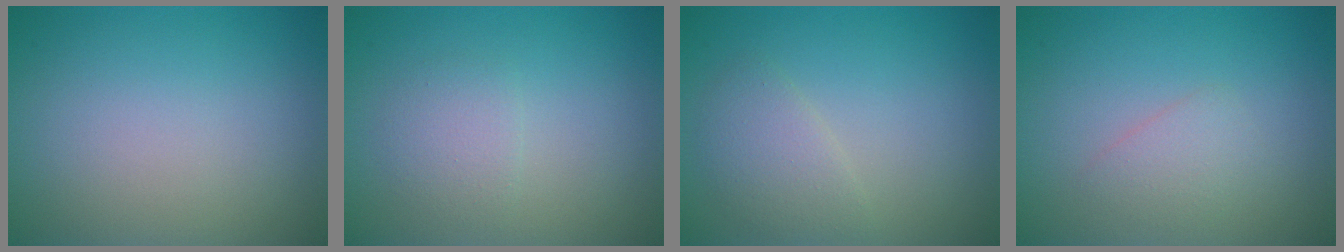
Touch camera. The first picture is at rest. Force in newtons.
{"total": 2.9, "press": 2.9, "slide": 0.2}
{"total": 2.3, "press": 2.3, "slide": 0.1}
{"total": 1.5, "press": 1.5, "slide": 0.0}